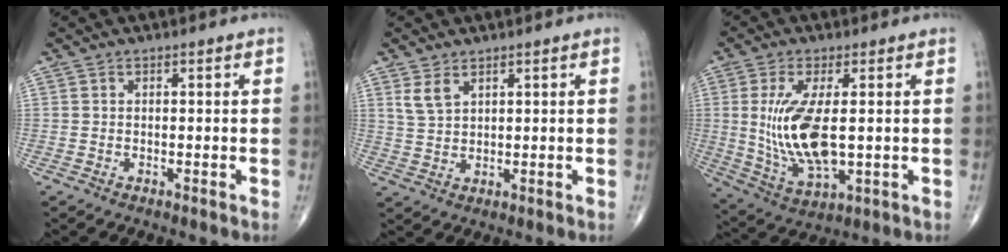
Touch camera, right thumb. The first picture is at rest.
{"total": 3.5, "force": [2.1, 1.7, 2.1], "torque": [-0.041, -0.008, 0.051]}
{"total": 13.4, "force": [0.7, 5.3, 12.2], "torque": [-0.253, -0.019, 0.028]}